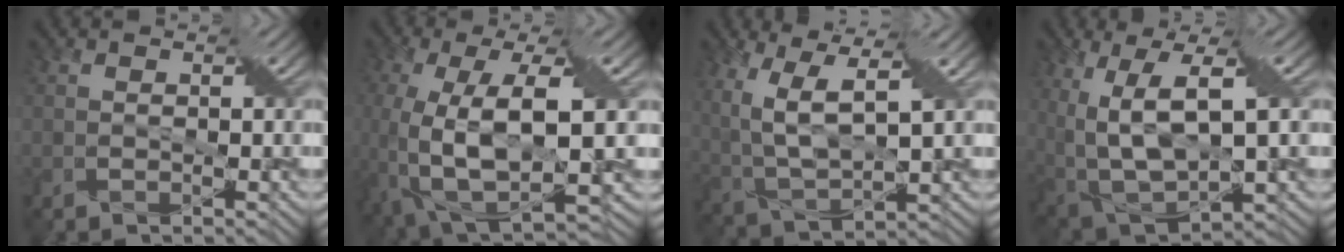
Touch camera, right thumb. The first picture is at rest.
{"total": 14.9, "force": [-2.2, 6.6, 13.1], "torque": [-0.296, -0.028, -0.020]}
{"total": 10.9, "force": [3.3, 5.1, 9.1], "torque": [-0.219, -0.005, 0.070]}
{"total": 13.8, "force": [2.4, 6.4, 11.9], "torque": [-0.263, -0.010, 0.061]}